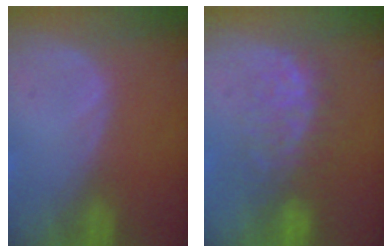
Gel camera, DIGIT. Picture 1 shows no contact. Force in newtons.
{"total": 7.9, "press": 7.5, "slide": 2.5}